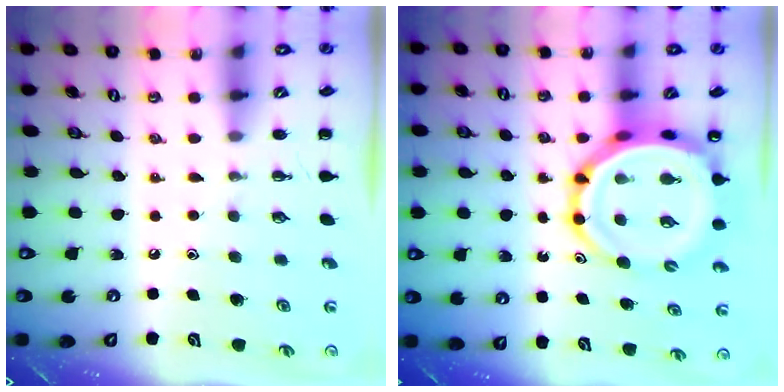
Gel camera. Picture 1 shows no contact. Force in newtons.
{"total": 13.1, "press": 12.5, "slide": 3.9}